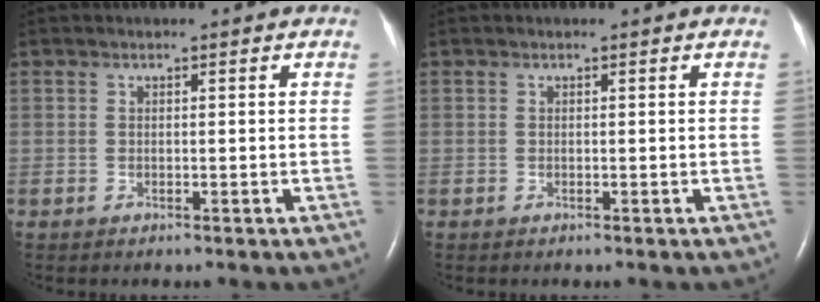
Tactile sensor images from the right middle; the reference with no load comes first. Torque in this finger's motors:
{"motor_torque": [0.00, 0.00, -0.01, -0.01]}